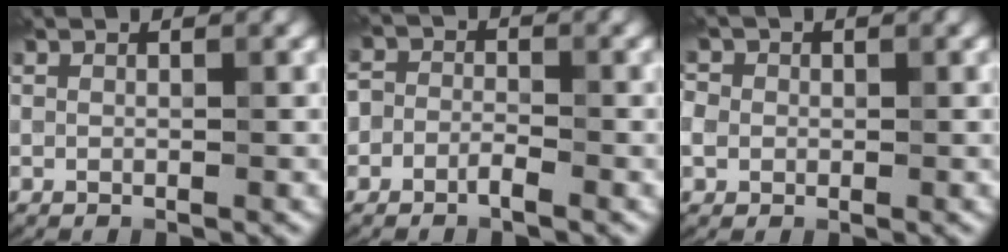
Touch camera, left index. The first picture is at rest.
{"total": 1.8, "force": [-1.1, 1.2, 0.7], "torque": [-0.011, 0.005, -0.027]}
{"total": 2.7, "force": [0.3, 2.5, 1.1], "torque": [-0.018, 0.019, -0.004]}